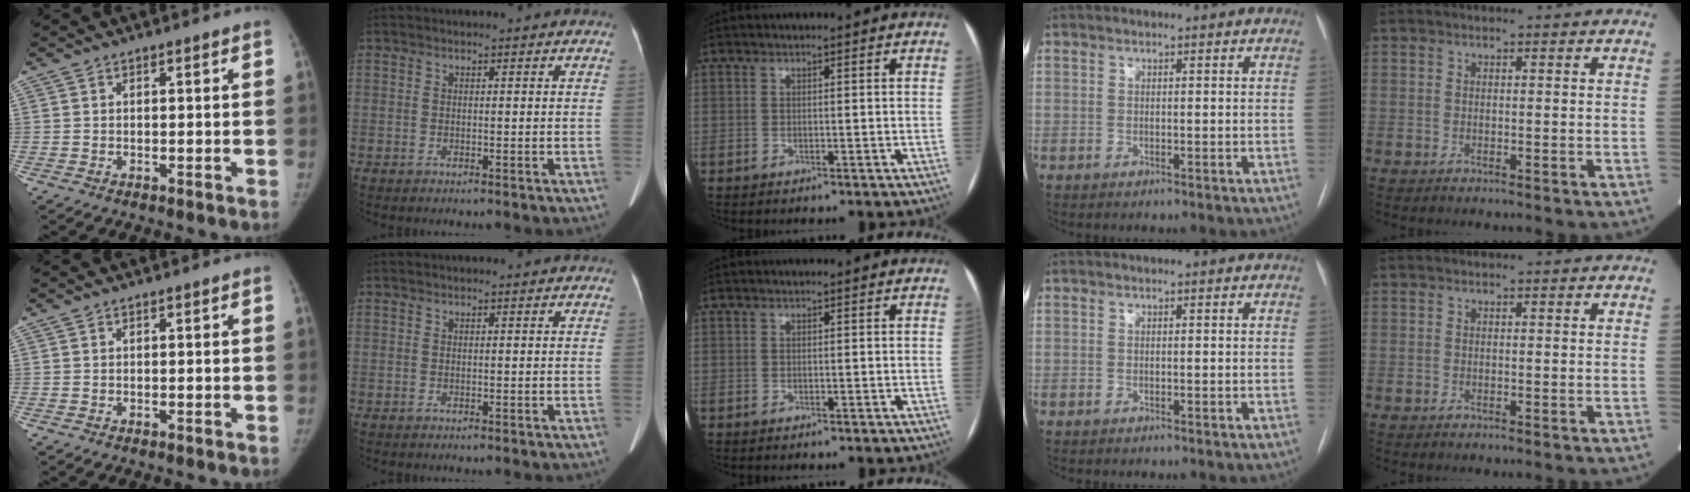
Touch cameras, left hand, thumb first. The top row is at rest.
{}